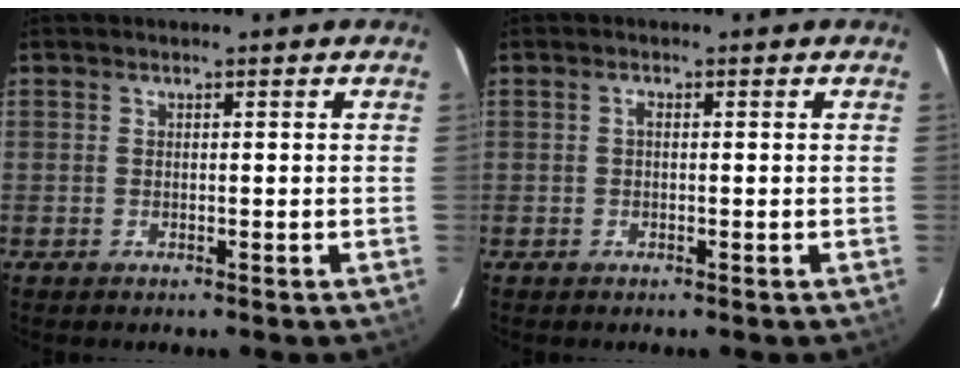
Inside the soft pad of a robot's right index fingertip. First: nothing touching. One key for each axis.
{"total": 0.7, "fx": 0.0, "fy": 0.4, "fz": 0.6, "tx": -0.011, "ty": 0.004, "tz": -0.002}